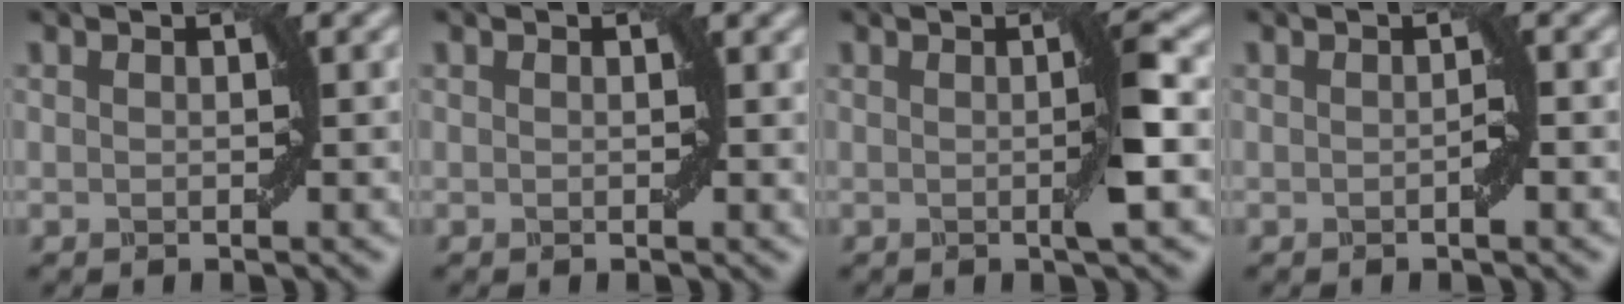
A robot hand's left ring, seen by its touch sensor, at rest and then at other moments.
{"total": 0.5, "force": [0.2, 0.3, 0.4], "torque": [-0.001, -0.003, 0.004]}
{"total": 2.8, "force": [-0.1, 0.3, 2.8], "torque": [-0.044, -0.004, -0.005]}
{"total": 0.7, "force": [-0.3, 0.0, 0.7], "torque": [-0.010, 0.003, -0.004]}